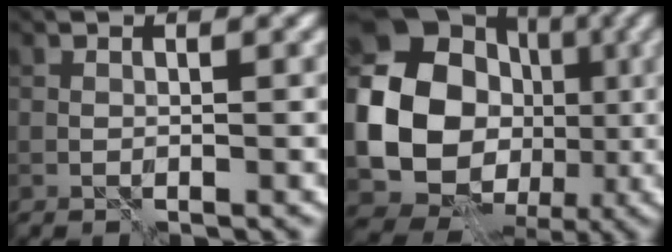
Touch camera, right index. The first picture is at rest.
{"total": 16.9, "force": [-0.2, 14.9, 8.0], "torque": [-0.143, -0.017, -0.013]}